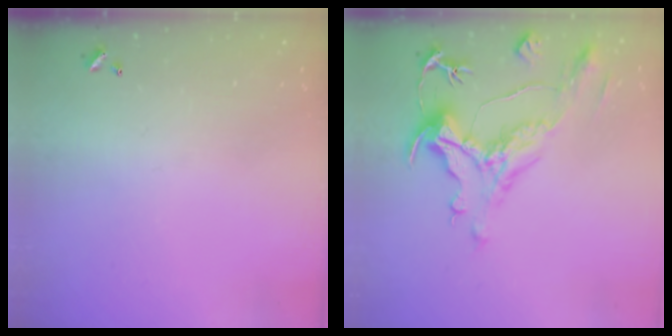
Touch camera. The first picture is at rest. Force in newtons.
{"total": 1.9, "press": 0.8, "slide": 1.7}